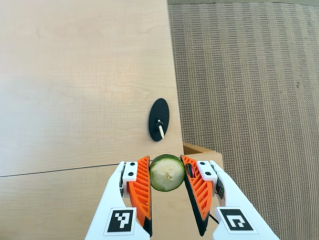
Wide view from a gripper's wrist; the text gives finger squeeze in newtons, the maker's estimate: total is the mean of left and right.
{"total": 10.5, "left": 10.8, "right": 10.1}